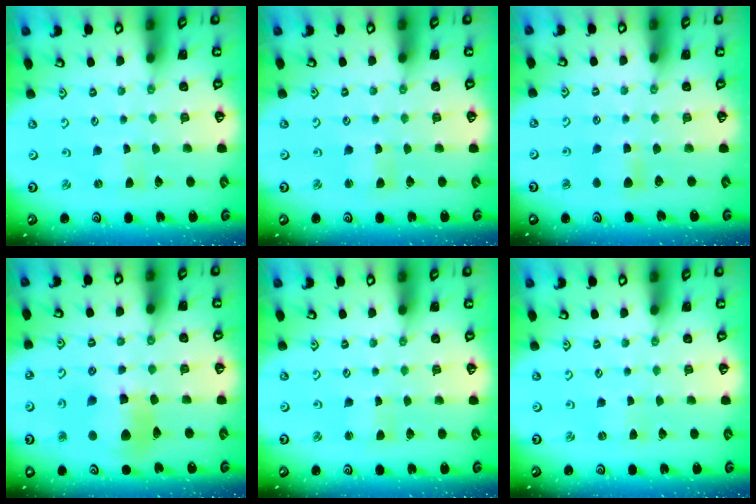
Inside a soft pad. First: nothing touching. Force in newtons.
{"total": 2.0, "press": 2.0, "slide": 0.3}
{"total": 5.0, "press": 5.0, "slide": 0.7}
{"total": 12.5, "press": 12.3, "slide": 2.1}
{"total": 2.1, "press": 2.1, "slide": 0.3}
{"total": 0.7, "press": 0.7, "slide": 0.3}